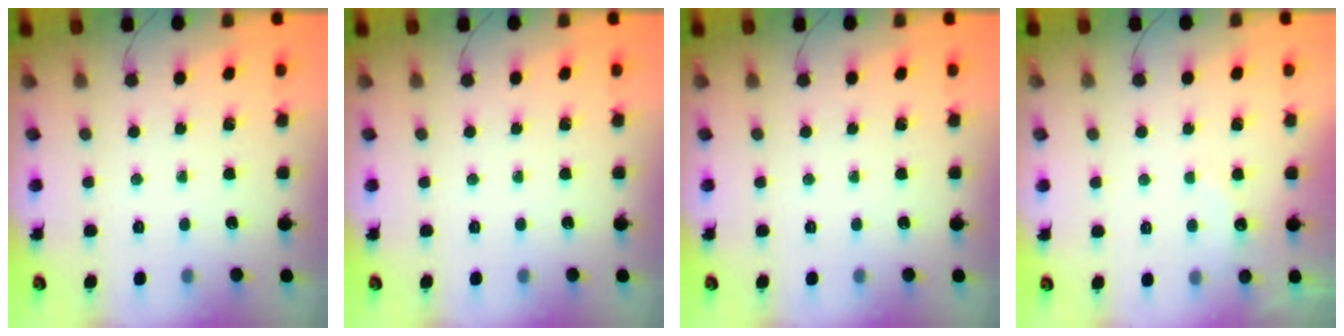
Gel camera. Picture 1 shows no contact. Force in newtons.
{"total": 0.0}
{"total": 0.0}
{"total": 5.5, "press": 5.4, "slide": 1.0}